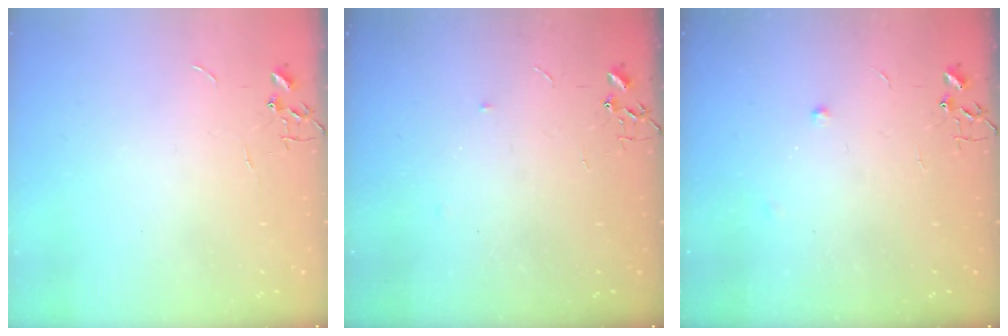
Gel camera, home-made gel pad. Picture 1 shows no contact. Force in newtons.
{"total": 3.1, "press": 3.0, "slide": 0.6}
{"total": 4.6, "press": 4.4, "slide": 1.1}